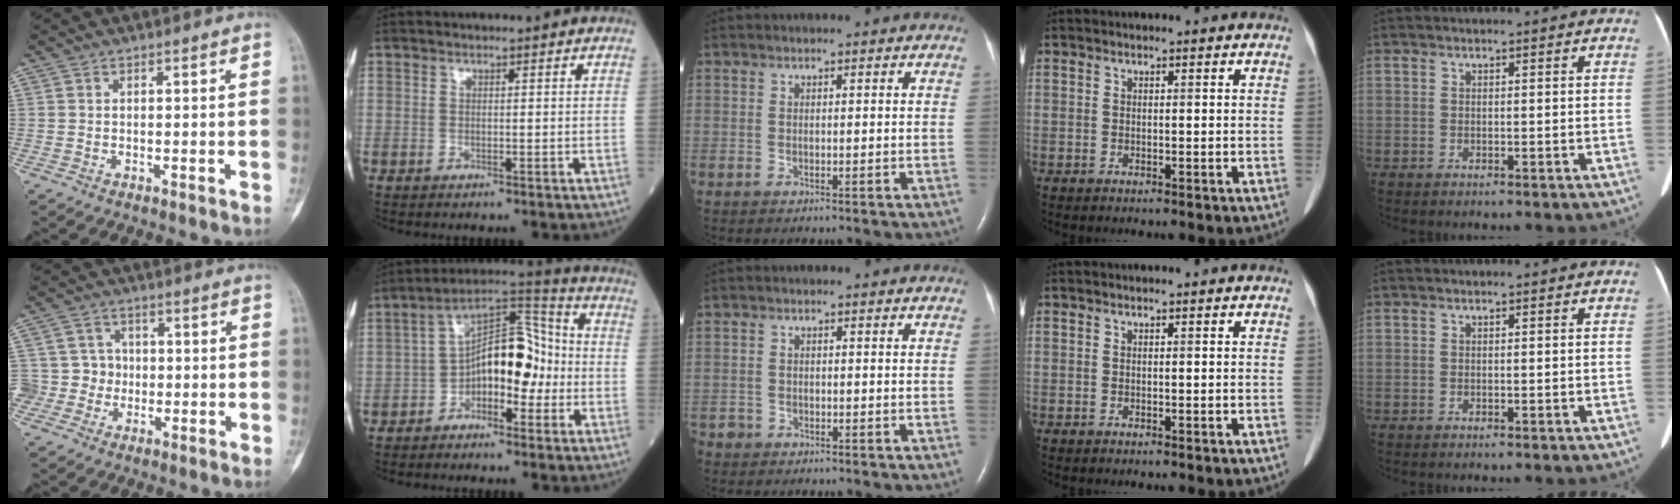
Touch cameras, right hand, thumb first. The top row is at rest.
{"thumb": {"total": 7.2, "force": [-1.4, 7.0, 1.0], "torque": [0.022, 0.018, -0.028]}, "index": {"total": 12.1, "force": [-2.8, 6.0, 10.1], "torque": [-0.184, 0.043, -0.049]}, "middle": {"total": 1.3, "force": [-1.0, 0.9, -0.2], "torque": [-0.003, 0.004, -0.020]}}